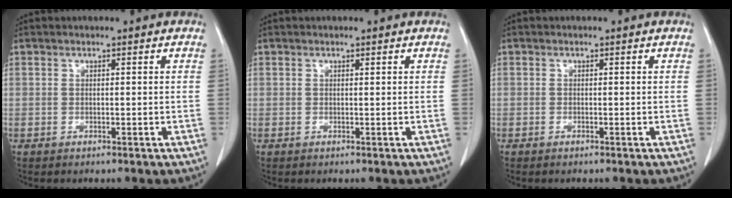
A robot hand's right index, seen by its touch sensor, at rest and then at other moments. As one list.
[{"total": 0.0}, {"total": 0.0}]